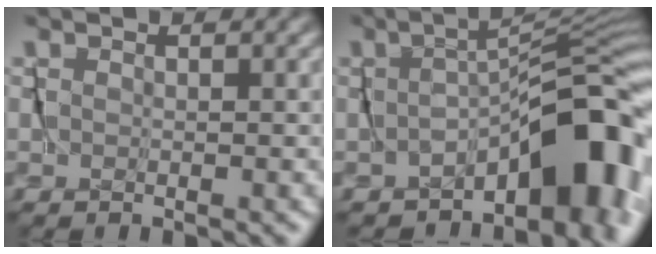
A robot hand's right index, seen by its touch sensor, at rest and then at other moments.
{"total": 7.0, "force": [-3.7, 2.2, 5.5], "torque": [-0.061, -0.002, -0.056]}